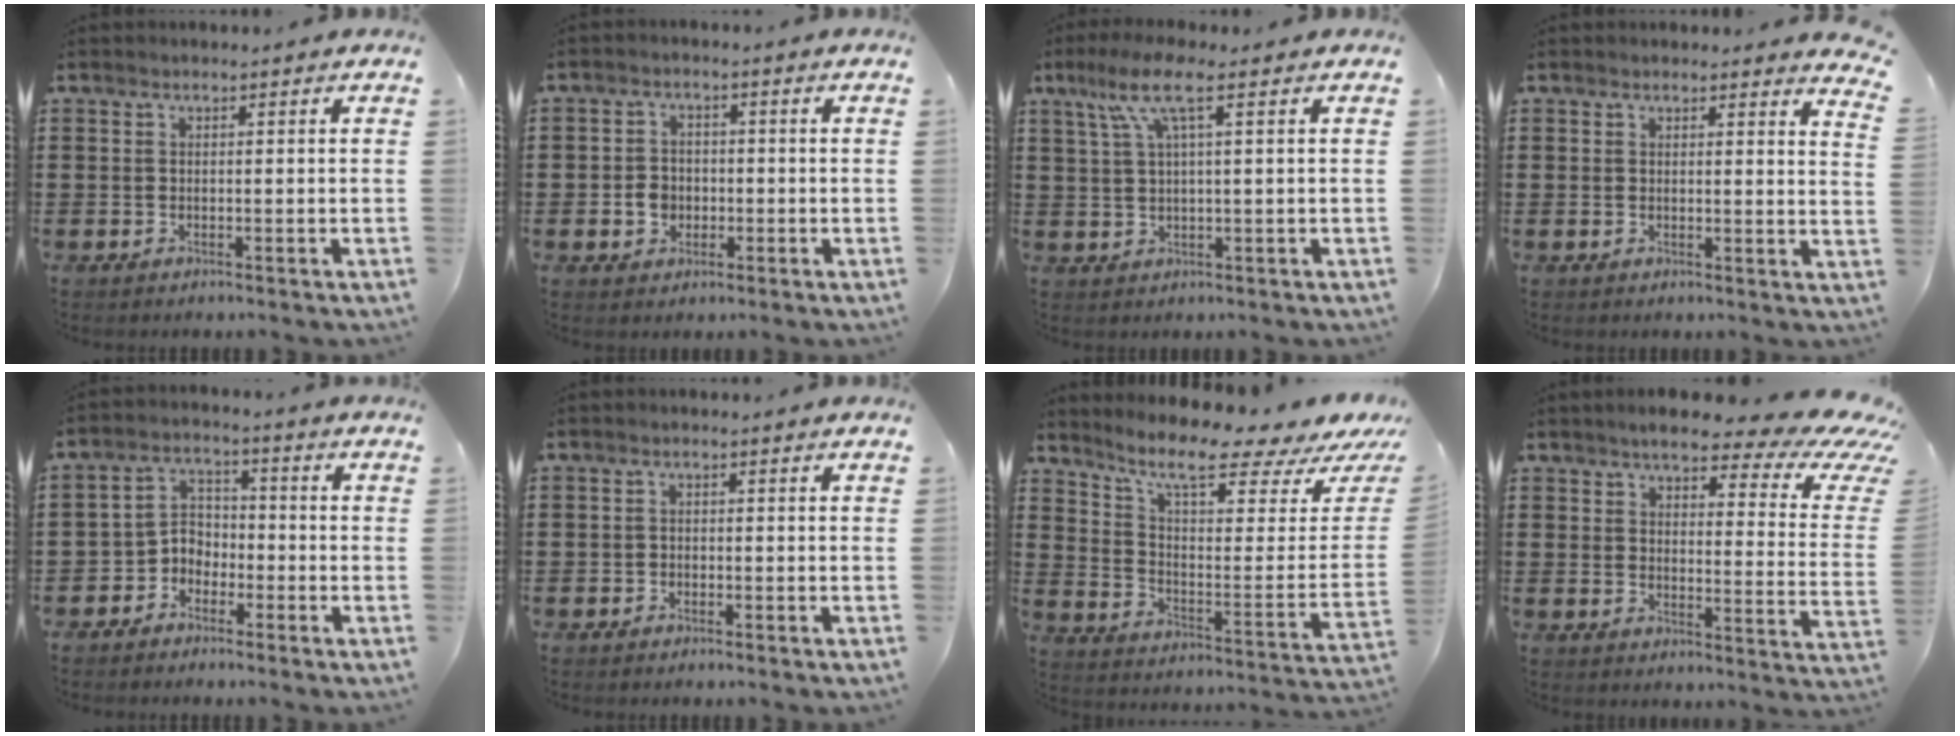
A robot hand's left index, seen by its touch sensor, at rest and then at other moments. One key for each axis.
{"total": 3.2, "fx": -0.8, "fy": 2.7, "fz": 1.4, "tx": -0.035, "ty": 0.003, "tz": -0.017}
{"total": 6.4, "fx": 2.5, "fy": 0.9, "fz": 5.9, "tx": -0.127, "ty": 0.002, "tz": 0.038}
{"total": 2.1, "fx": 2.0, "fy": 0.1, "fz": 0.6, "tx": -0.001, "ty": -0.011, "tz": 0.036}
{"total": 3.9, "fx": -3.0, "fy": 2.5, "fz": 0.5, "tx": -0.021, "ty": 0.007, "tz": -0.066}
{"total": 0.9, "fx": -0.7, "fy": 0.6, "fz": 0.1, "tx": -0.005, "ty": 0.002, "tz": -0.017}
{"total": 10.1, "fx": 7.4, "fy": 1.9, "fz": 6.5, "tx": -0.132, "ty": -0.050, "tz": 0.122}
{"total": 7.8, "fx": 6.1, "fy": 1.6, "fz": 4.6, "tx": -0.088, "ty": -0.035, "tz": 0.100}